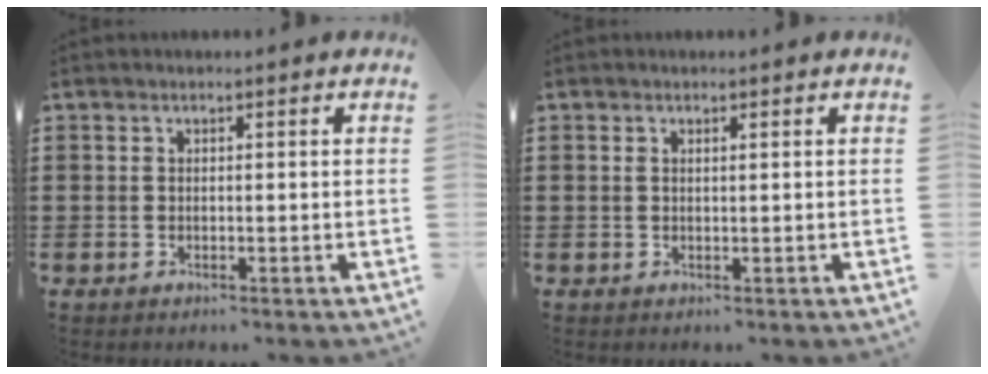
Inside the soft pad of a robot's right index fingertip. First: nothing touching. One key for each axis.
{"total": 0.7, "fx": 0.3, "fy": 0.2, "fz": 0.6, "tx": -0.013, "ty": 0.001, "tz": 0.005}